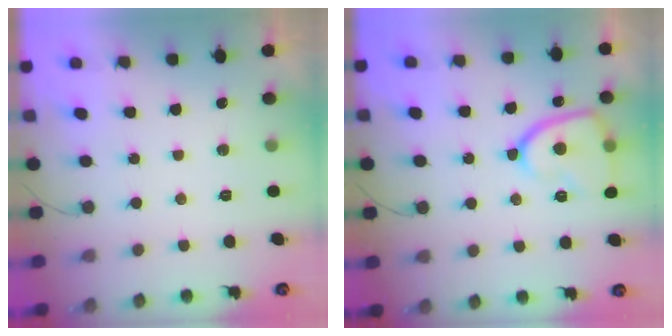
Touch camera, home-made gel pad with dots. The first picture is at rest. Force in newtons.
{"total": 13.7, "press": 13.6, "slide": 1.4}